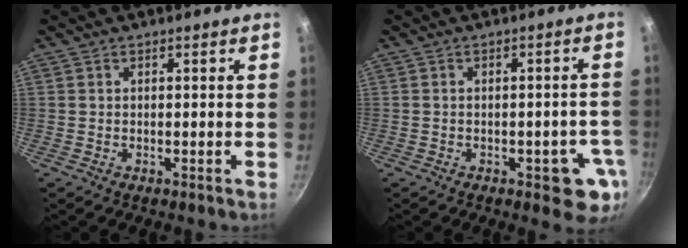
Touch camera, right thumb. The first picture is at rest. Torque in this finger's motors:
{"motor_torque": [1.46, 0.70, -0.17, 0.06, 0.17]}